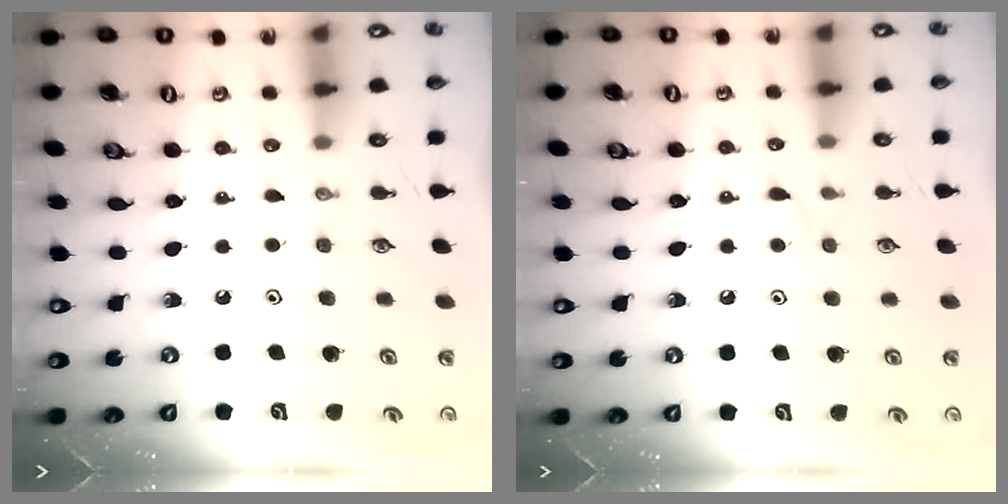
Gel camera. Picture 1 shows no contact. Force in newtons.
{"total": 3.1, "press": 3.1, "slide": 0.5}